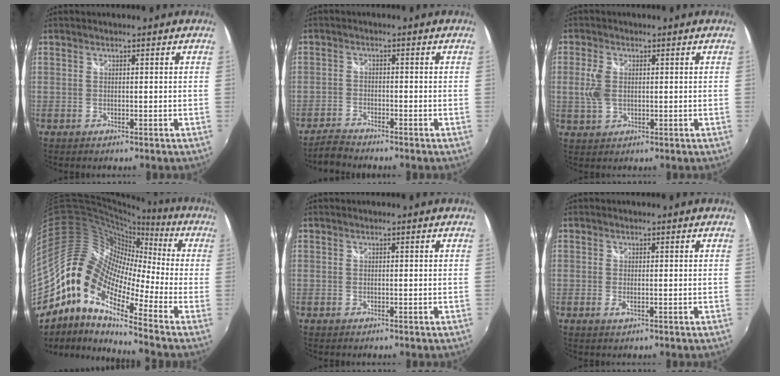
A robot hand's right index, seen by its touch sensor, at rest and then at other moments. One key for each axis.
{"total": 3.4, "fx": -3.3, "fy": 0.4, "fz": 0.7, "tx": -0.031, "ty": -0.006, "tz": -0.069}
{"total": 4.6, "fx": 0.4, "fy": 2.9, "fz": 3.5, "tx": -0.078, "ty": 0.003, "tz": 0.009}
{"total": 13.1, "fx": -5.8, "fy": 5.8, "fz": 10.2, "tx": -0.154, "ty": 0.004, "tz": -0.133}
{"total": 0.0}
{"total": 1.3, "fx": -0.3, "fy": 0.1, "fz": 1.3, "tx": -0.025, "ty": -0.003, "tz": -0.005}